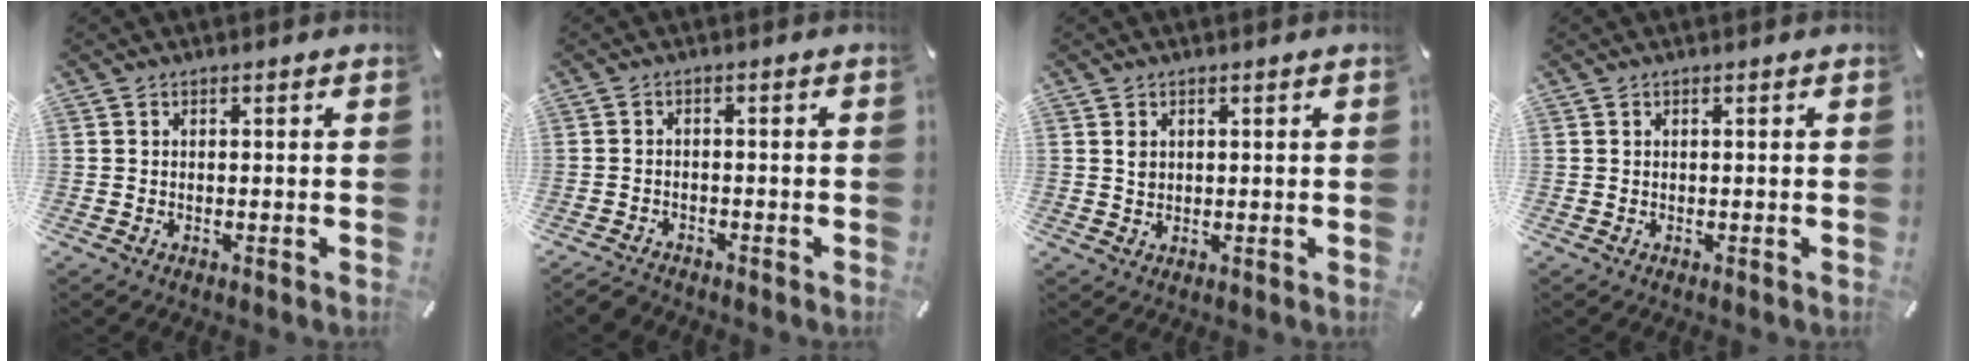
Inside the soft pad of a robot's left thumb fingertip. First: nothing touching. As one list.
[{"total": 2.4, "force": [-2.2, 0.6, 0.3], "torque": [-0.010, 0.010, -0.048]}, {"total": 1.6, "force": [0.6, 1.3, 0.8], "torque": [-0.018, 0.003, 0.011]}, {"total": 0.0}]